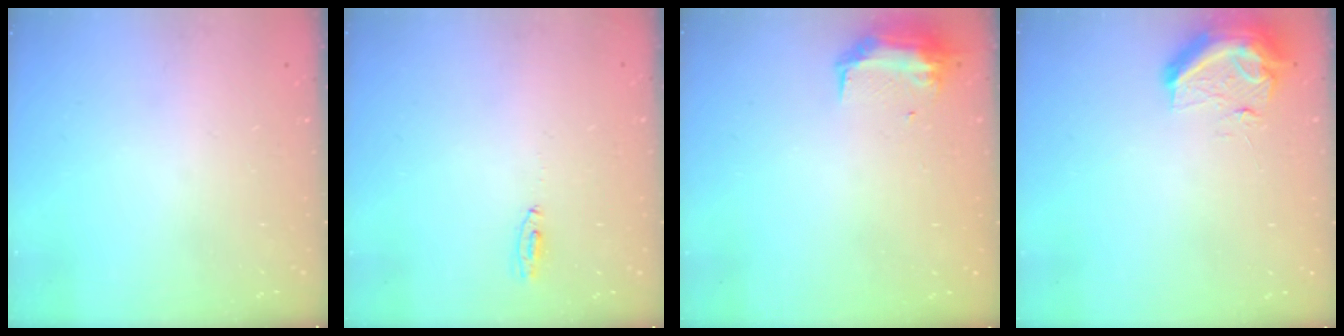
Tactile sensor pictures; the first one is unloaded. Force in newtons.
{"total": 3.4, "press": 3.0, "slide": 1.6}
{"total": 13.0, "press": 11.0, "slide": 6.9}
{"total": 15.4, "press": 11.8, "slide": 9.9}